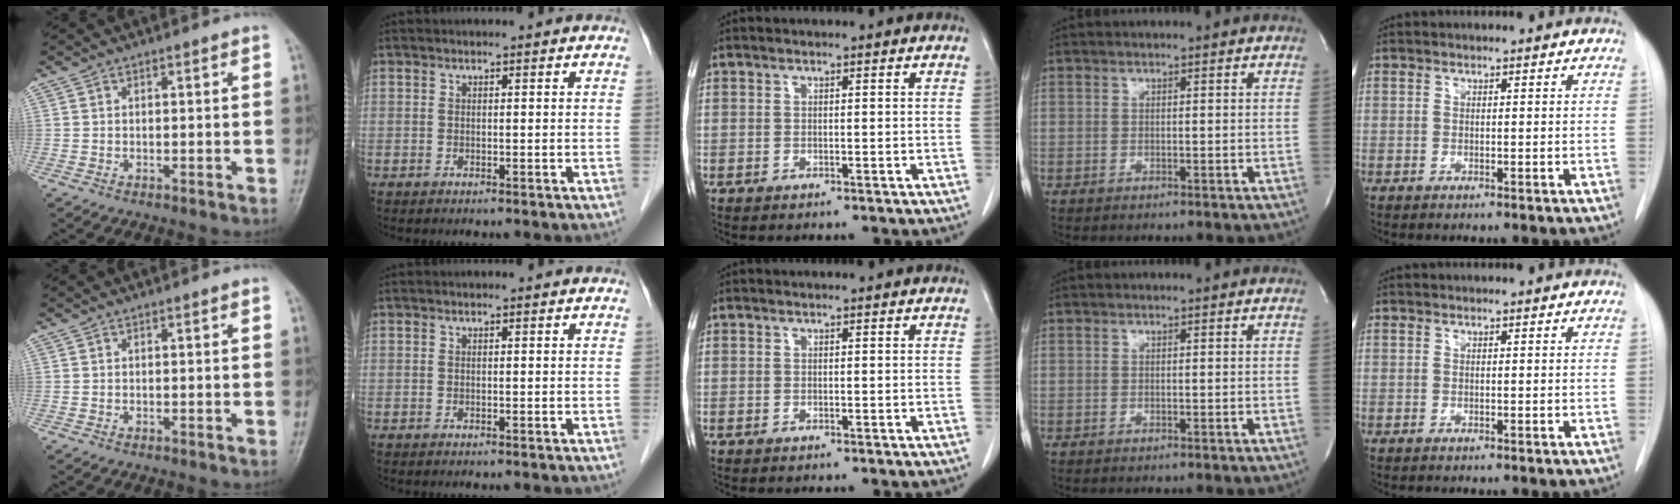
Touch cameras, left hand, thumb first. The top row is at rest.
{}